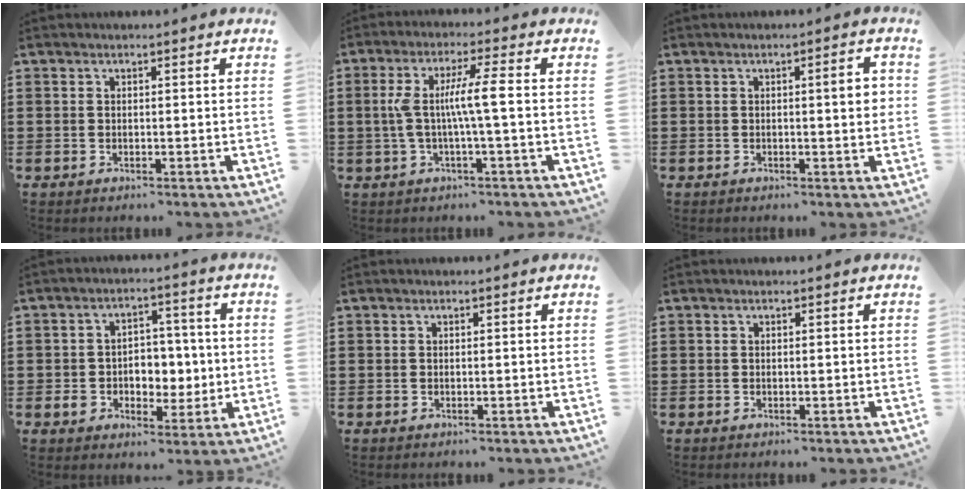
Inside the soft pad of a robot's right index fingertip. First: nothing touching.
{"total": 6.8, "force": [-0.2, 0.2, 6.8], "torque": [-0.142, -0.008, -0.017]}
{"total": 3.4, "force": [0.4, 0.5, 3.3], "torque": [-0.049, -0.001, 0.003]}
{"total": 6.1, "force": [-0.7, 5.2, 3.1], "torque": [-0.058, 0.008, -0.014]}
{"total": 0.0}
{"total": 0.0}